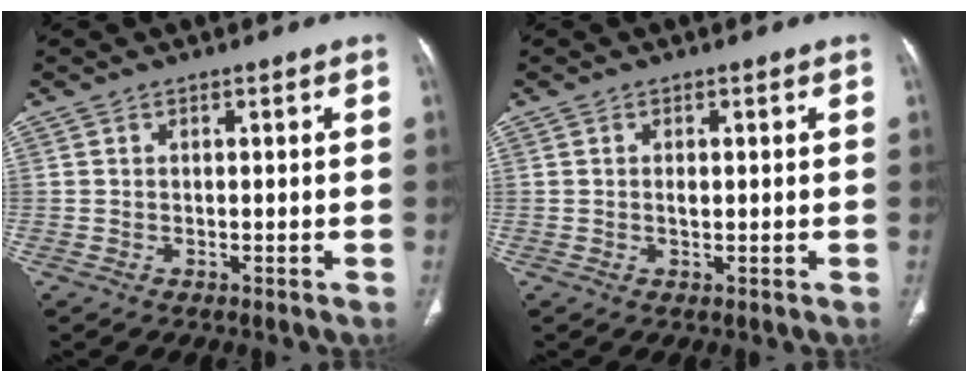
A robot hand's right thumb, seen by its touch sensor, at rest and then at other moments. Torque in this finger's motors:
{"motor_torque": [0.05, 0.19, -0.27, 0.18, 0.00]}